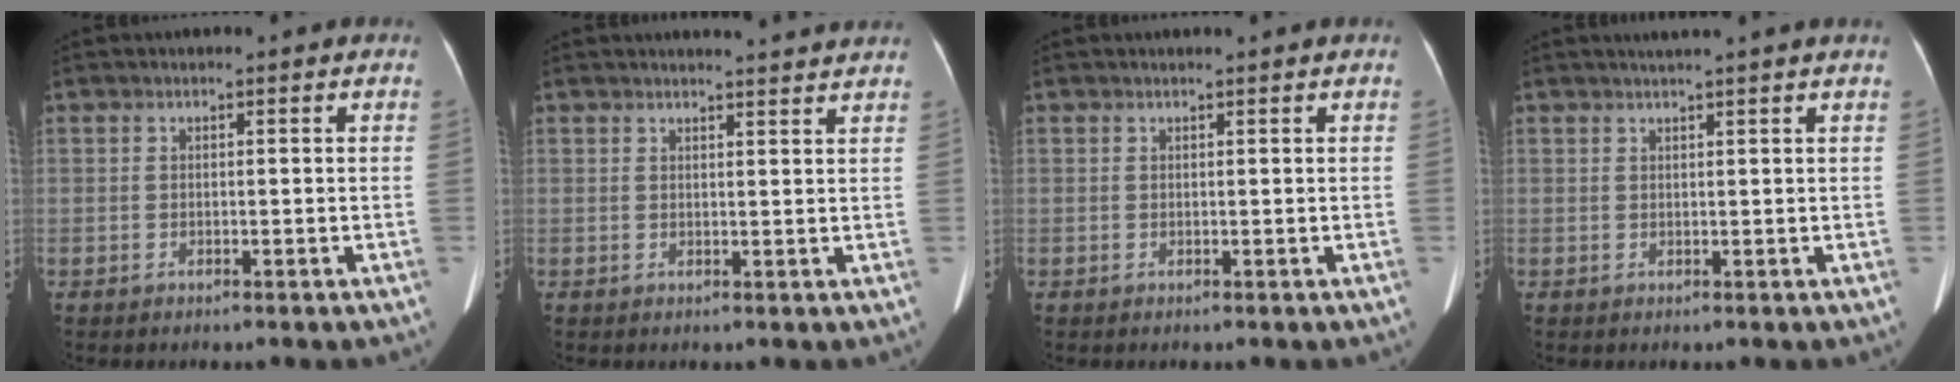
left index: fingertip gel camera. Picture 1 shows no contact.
{"total": 6.2, "force": [5.9, -0.3, 1.6], "torque": [-0.019, 0.003, 0.054]}
{"total": 0.8, "force": [0.8, -0.1, 0.2], "torque": [-0.010, 0.007, 0.013]}
{"total": 3.0, "force": [2.6, -0.8, 1.4], "torque": [-0.015, 0.013, 0.038]}